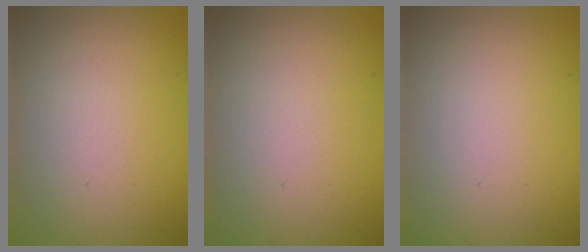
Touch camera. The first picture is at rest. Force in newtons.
{"total": 0.0}
{"total": 0.0}